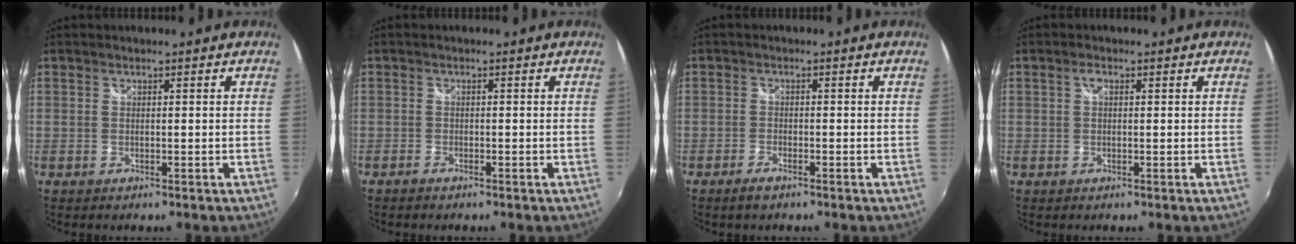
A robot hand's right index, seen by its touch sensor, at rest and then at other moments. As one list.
[{"total": 1.2, "force": [-1.0, 0.4, 0.4], "torque": [-0.014, -0.003, -0.023]}, {"total": 2.1, "force": [-1.6, 0.7, 1.1], "torque": [-0.032, -0.001, -0.032]}, {"total": 1.2, "force": [0.3, 0.6, 1.0], "torque": [-0.019, 0.004, 0.002]}]